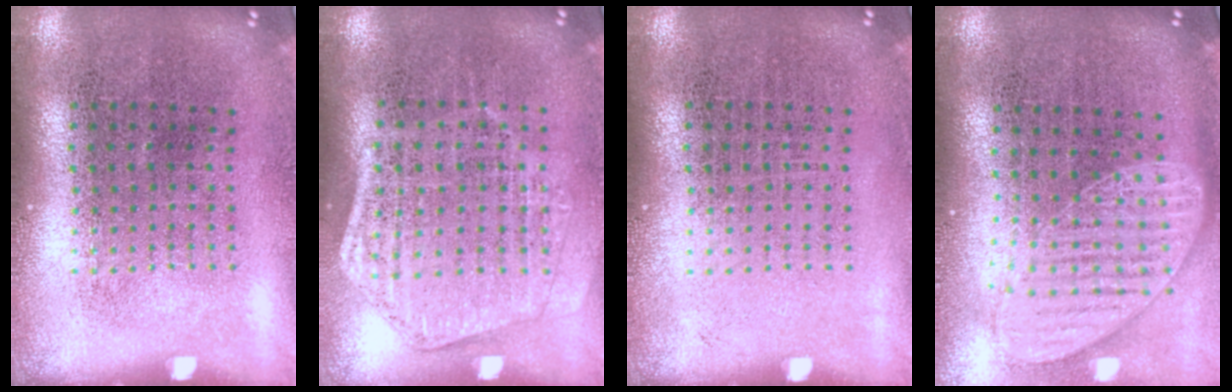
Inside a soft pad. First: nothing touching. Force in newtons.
{"total": 1.4, "press": 1.3, "slide": 0.5}
{"total": 0.0}
{"total": 1.5, "press": 1.3, "slide": 0.8}